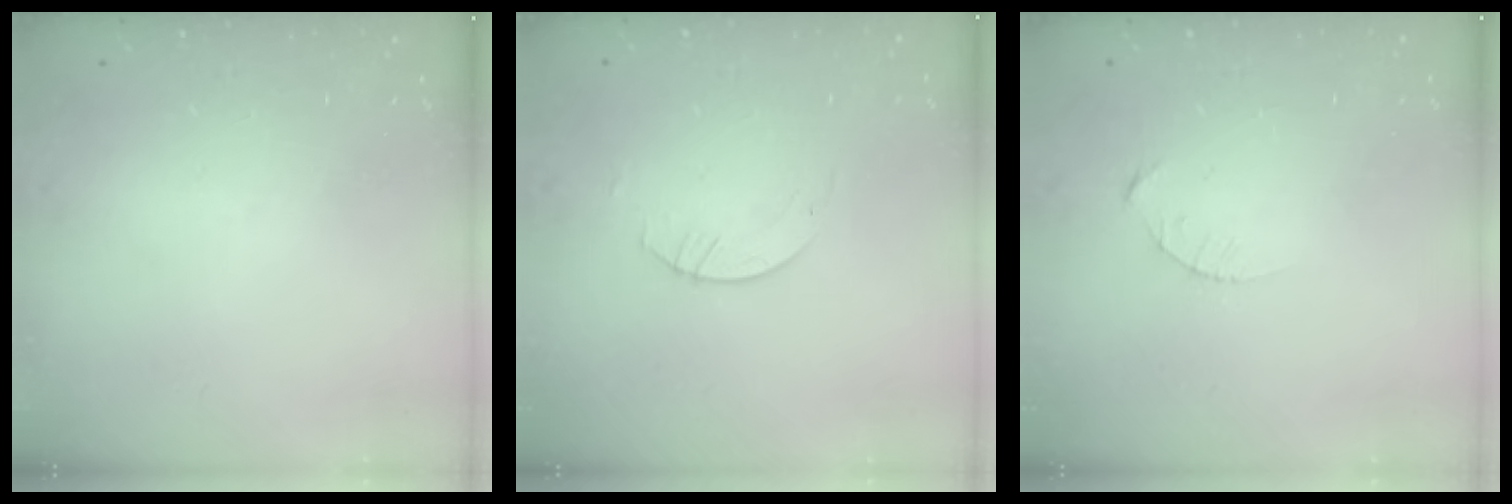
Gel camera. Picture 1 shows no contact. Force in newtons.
{"total": 1.1, "press": 1.1, "slide": 0.1}
{"total": 2.1, "press": 2.1, "slide": 0.3}